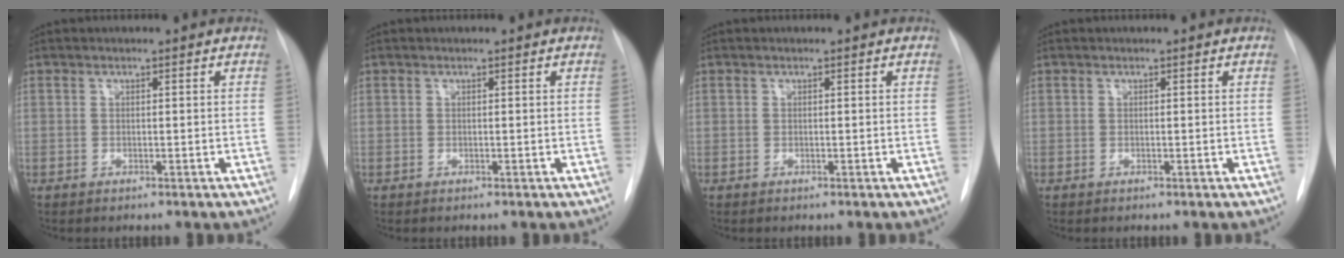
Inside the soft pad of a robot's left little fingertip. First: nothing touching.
{"total": 0.0}
{"total": 0.0}
{"total": 0.0}